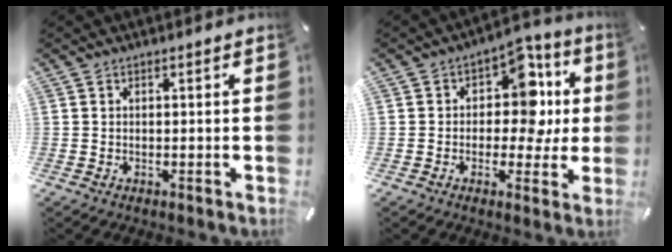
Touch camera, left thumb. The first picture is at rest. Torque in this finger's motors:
{"motor_torque": [1.45, 1.61, 0.62, -0.41, 0.03]}